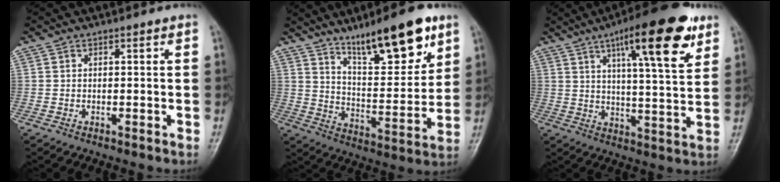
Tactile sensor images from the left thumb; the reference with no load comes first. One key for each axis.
{"total": 16.6, "fx": 10.9, "fy": 4.8, "fz": 11.6, "tx": -0.148, "ty": -0.064, "tz": 0.185}
{"total": 18.0, "fx": 9.4, "fy": 4.5, "fz": 14.6, "tx": -0.197, "ty": -0.031, "tz": 0.139}